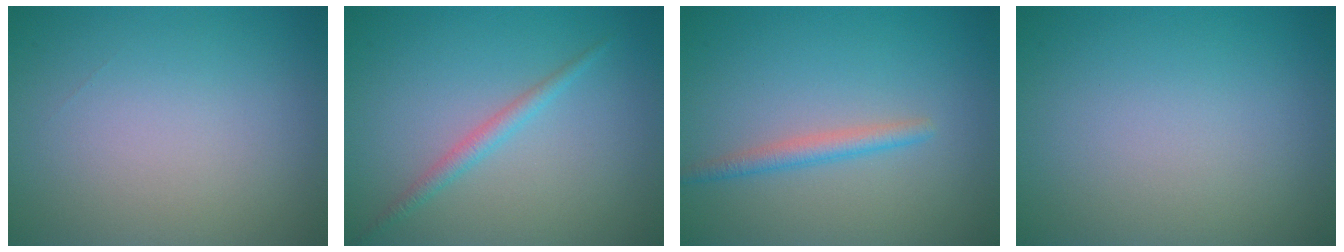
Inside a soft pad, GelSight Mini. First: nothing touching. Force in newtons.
{"total": 1.6, "press": 1.6, "slide": 0.1}
{"total": 1.8, "press": 1.8, "slide": 0.1}
{"total": 0.0}